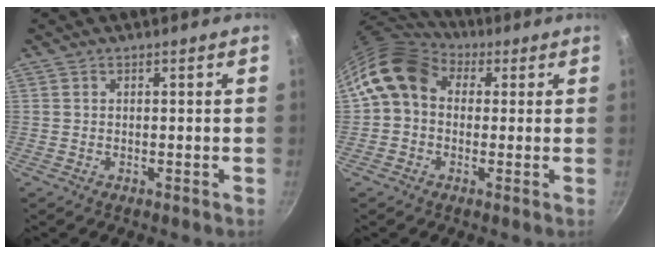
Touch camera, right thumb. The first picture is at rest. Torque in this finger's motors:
{"motor_torque": [-0.61, 1.44, 0.17, -0.02, 0.17]}